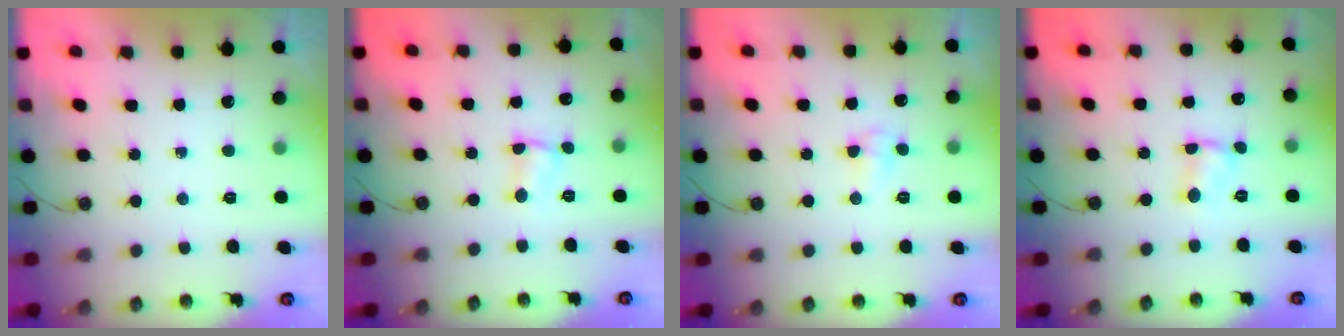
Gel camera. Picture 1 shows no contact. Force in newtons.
{"total": 2.0, "press": 2.0, "slide": 0.3}
{"total": 3.9, "press": 3.8, "slide": 0.7}
{"total": 2.6, "press": 2.6, "slide": 0.3}